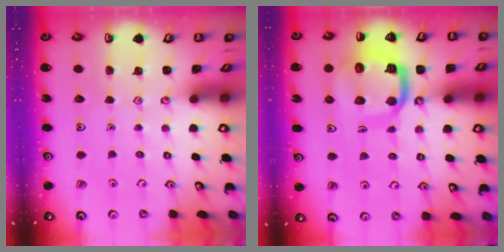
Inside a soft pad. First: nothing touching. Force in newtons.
{"total": 13.8, "press": 13.7, "slide": 1.4}